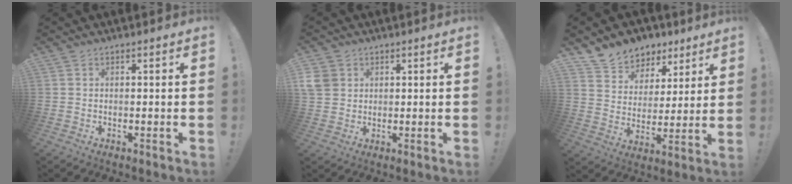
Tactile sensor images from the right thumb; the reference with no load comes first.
{"total": 5.6, "force": [1.8, 4.8, 2.3], "torque": [-0.042, -0.001, 0.038]}
{"total": 9.0, "force": [6.5, 6.1, 0.9], "torque": [-0.025, -0.052, 0.131]}